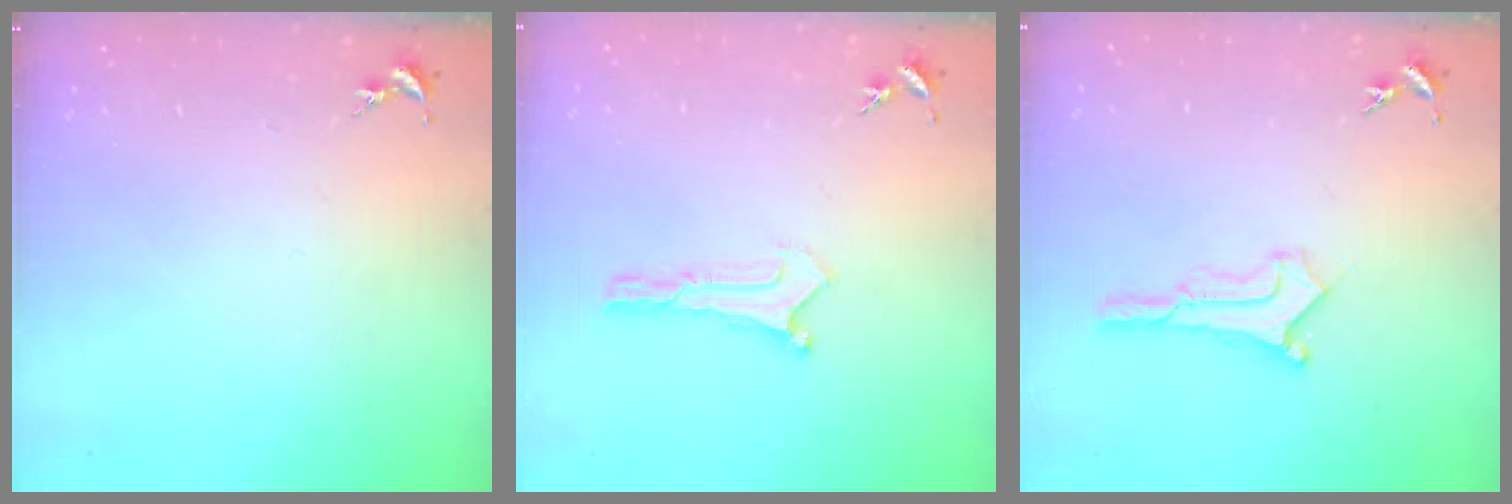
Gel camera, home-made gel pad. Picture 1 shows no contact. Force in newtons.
{"total": 0.0}
{"total": 0.9, "press": 0.9, "slide": 0.1}